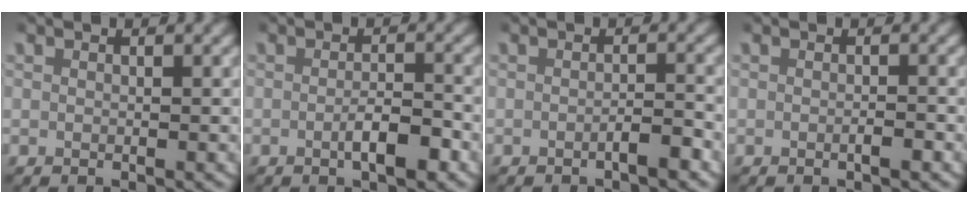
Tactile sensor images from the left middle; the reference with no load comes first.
{"total": 2.5, "force": [-1.3, 0.7, 2.0], "torque": [-0.029, 0.000, -0.027]}
{"total": 1.5, "force": [-1.1, 0.1, 1.0], "torque": [-0.008, 0.003, -0.023]}
{"total": 0.7, "force": [-0.4, 0.0, 0.6], "torque": [-0.009, 0.001, -0.009]}